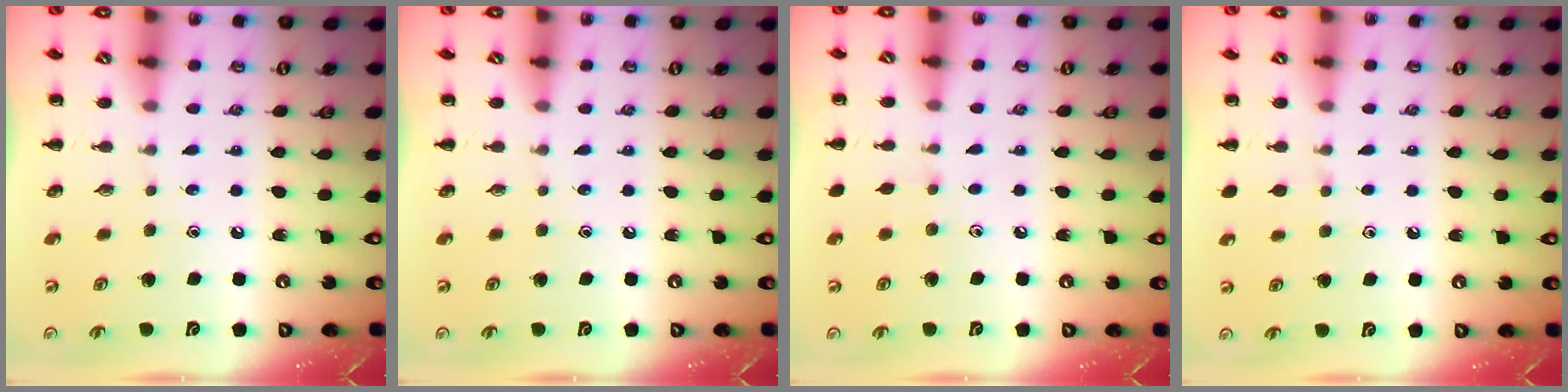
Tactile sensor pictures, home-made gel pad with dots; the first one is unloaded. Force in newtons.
{"total": 0.0}
{"total": 3.8, "press": 3.5, "slide": 1.3}
{"total": 4.6, "press": 4.2, "slide": 1.8}